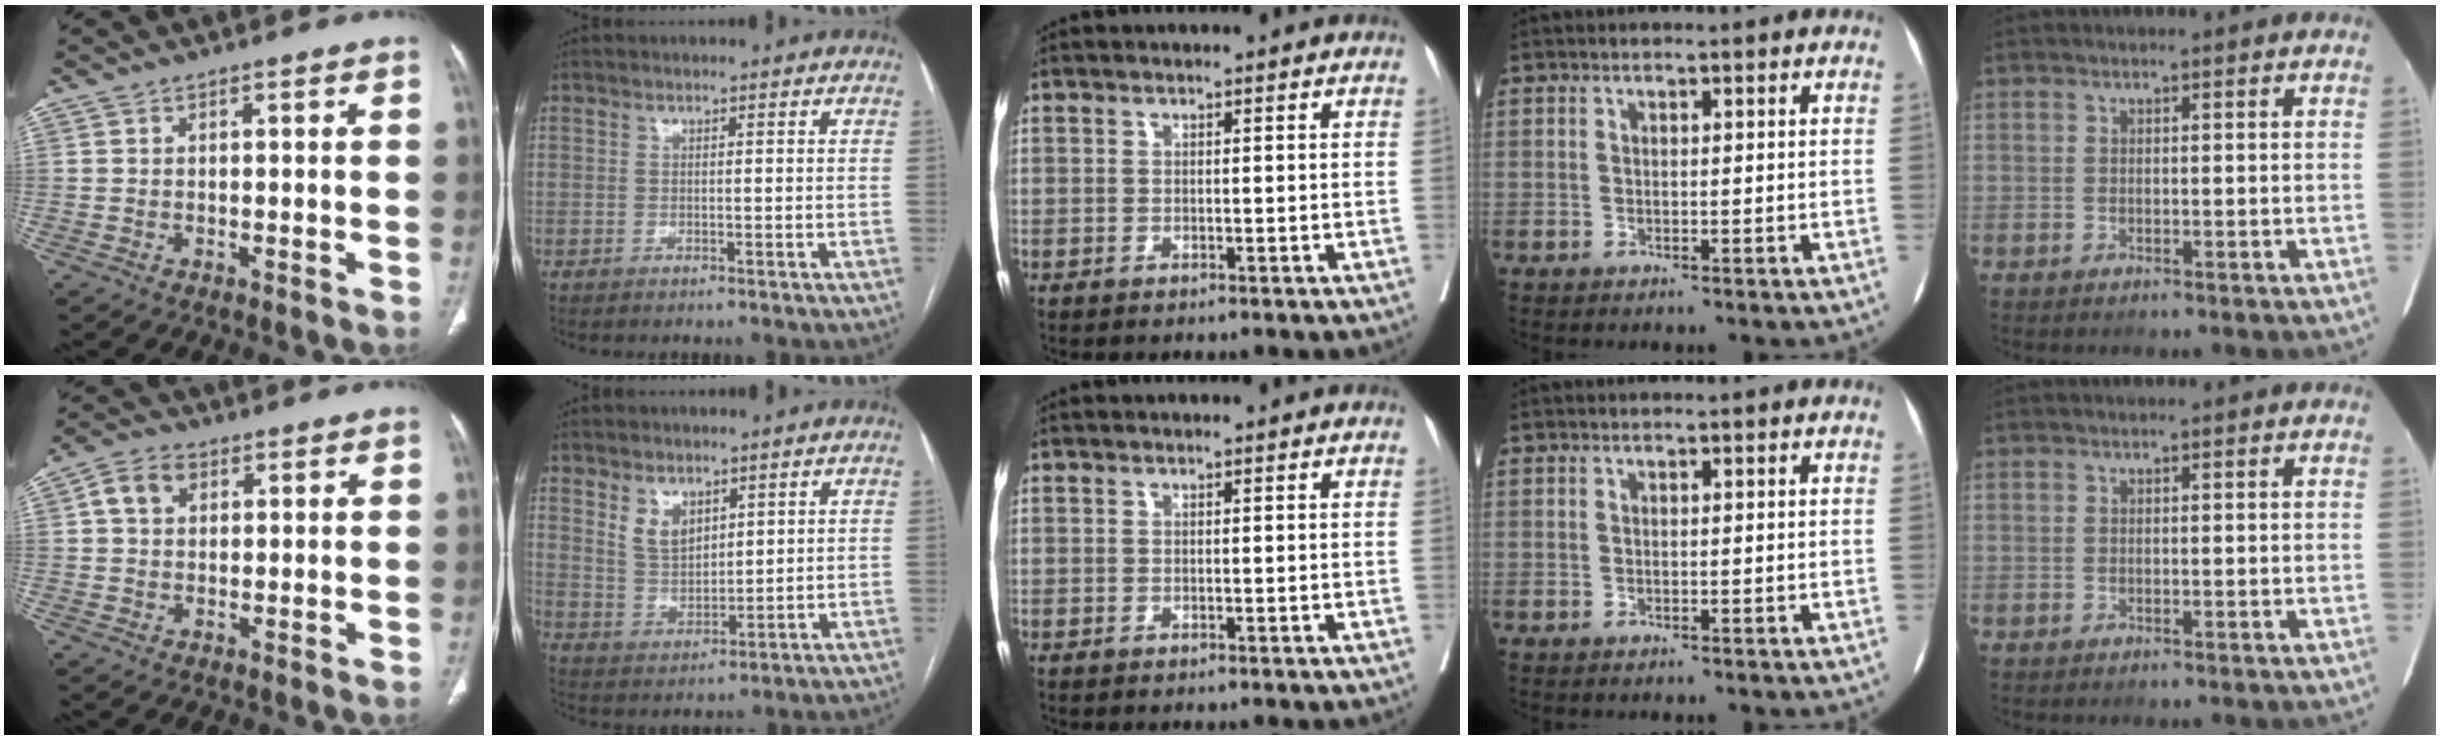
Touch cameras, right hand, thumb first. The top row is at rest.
{"thumb": {"total": 5.4, "force": [1.6, 4.0, 3.2], "torque": [-0.049, 0.008, 0.027]}, "index": {"total": 5.3, "force": [3.1, 3.1, 3.0], "torque": [-0.061, -0.001, 0.071]}}